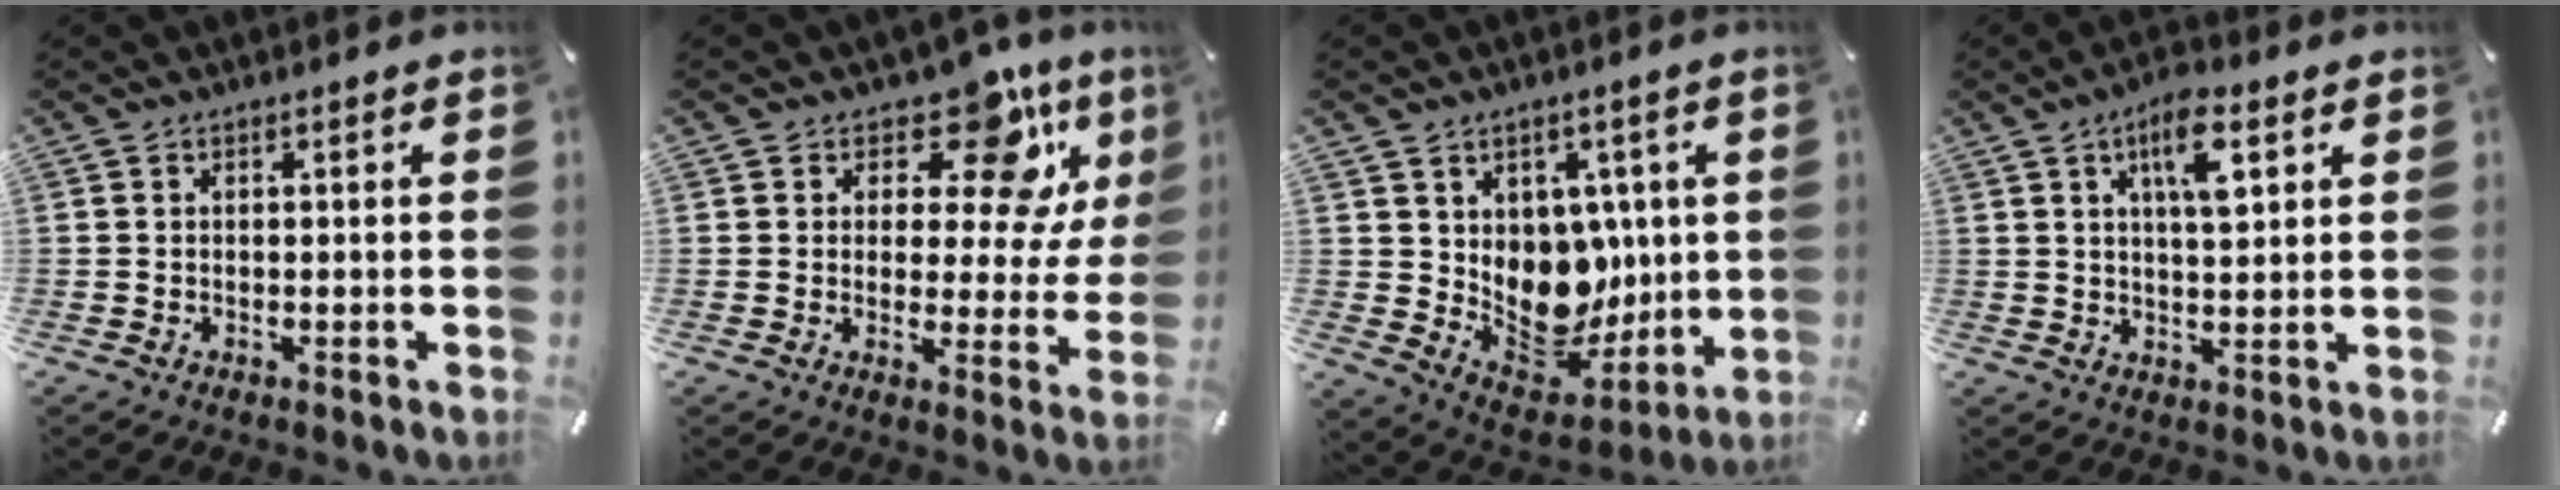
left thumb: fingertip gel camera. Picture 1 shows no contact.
{"total": 14.2, "force": [7.9, 6.9, 9.6], "torque": [-0.131, -0.050, 0.131]}
{"total": 13.6, "force": [3.1, 11.8, 6.1], "torque": [-0.077, -0.053, 0.078]}
{"total": 8.6, "force": [4.0, 3.3, 6.9], "torque": [-0.104, -0.009, 0.061]}